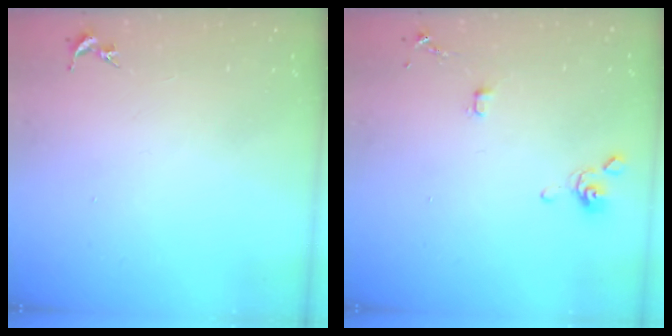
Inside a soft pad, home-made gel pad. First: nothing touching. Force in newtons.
{"total": 4.6, "press": 4.6, "slide": 0.7}